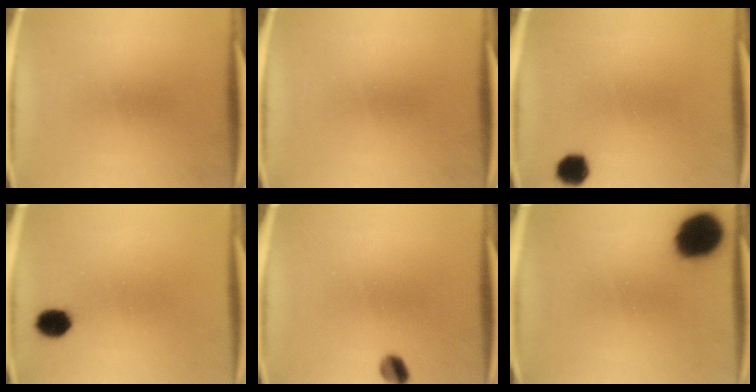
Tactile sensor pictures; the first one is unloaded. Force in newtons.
{"total": 0.0}
{"total": 4.4}
{"total": 4.9}
{"total": 3.5}
{"total": 15.2}